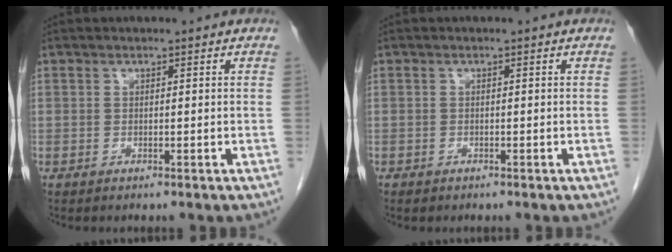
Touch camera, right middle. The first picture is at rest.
{"total": 0.5, "force": [-0.3, 0.4, 0.1], "torque": [-0.006, 0.003, -0.005]}